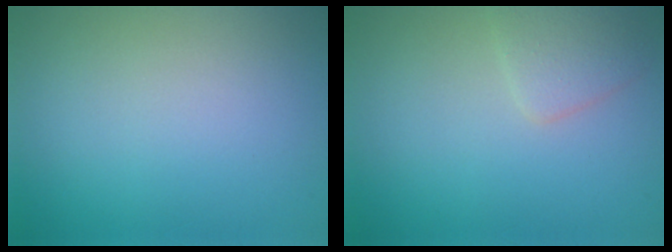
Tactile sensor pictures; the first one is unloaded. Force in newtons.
{"total": 1.9, "press": 1.9, "slide": 0.0}